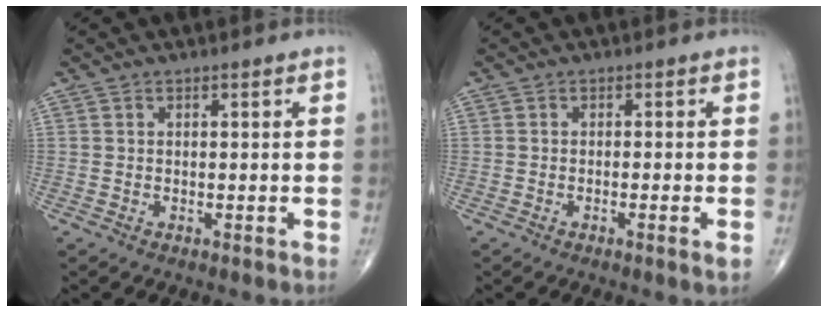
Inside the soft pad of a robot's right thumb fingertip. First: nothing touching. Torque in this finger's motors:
{"motor_torque": [-0.07, 0.06, -0.07, -0.06, -0.01]}